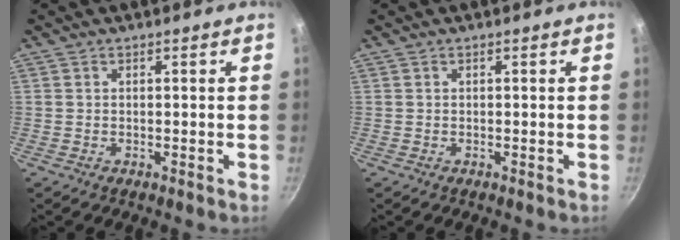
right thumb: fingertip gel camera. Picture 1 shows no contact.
{"total": 0.0}